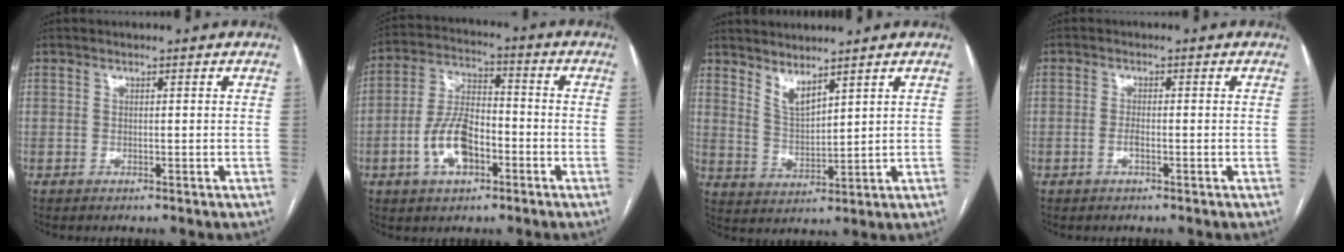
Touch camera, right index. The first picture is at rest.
{"total": 10.1, "force": [-3.8, 5.0, 7.9], "torque": [-0.168, 0.016, -0.069]}
{"total": 4.3, "force": [3.7, 0.7, 2.2], "torque": [-0.046, -0.015, 0.083]}
{"total": 1.6, "force": [-0.7, 0.4, 1.4], "torque": [-0.028, 0.001, -0.012]}